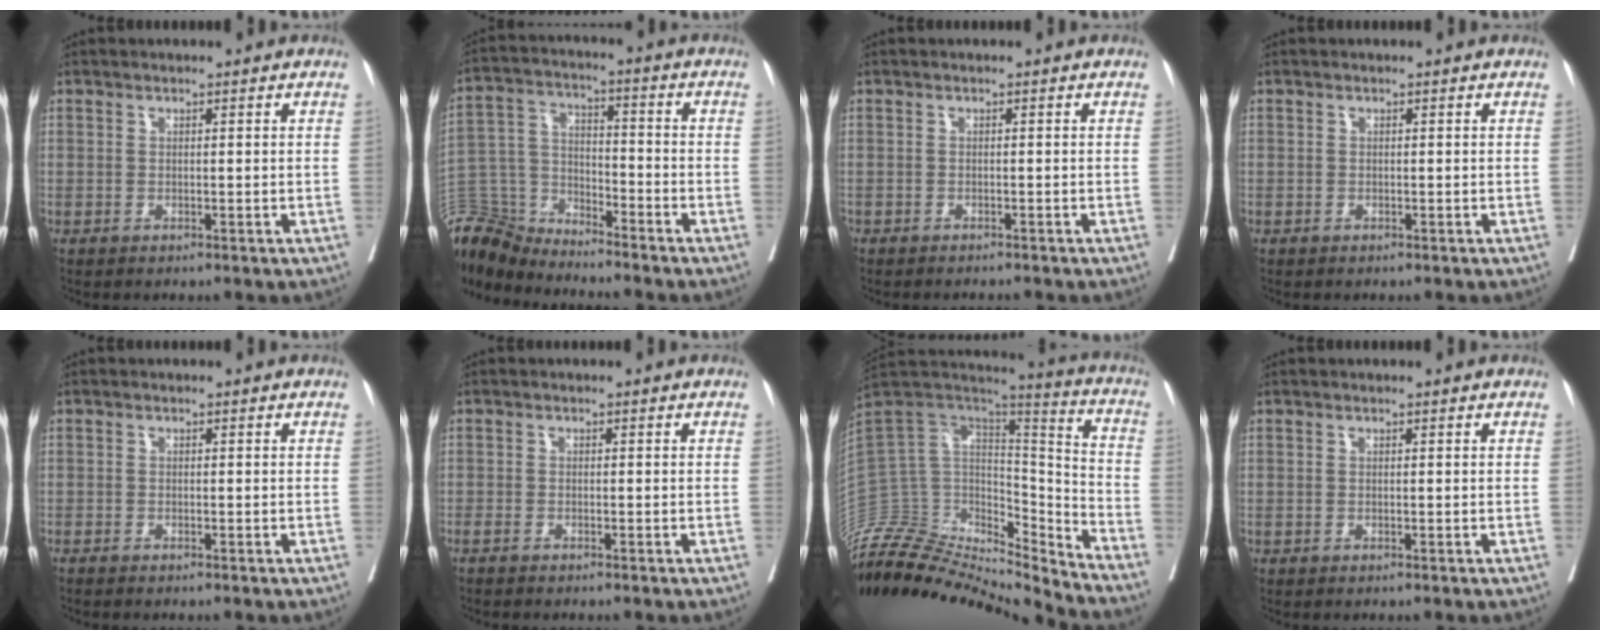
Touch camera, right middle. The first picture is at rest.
{"total": 10.2, "force": [-10.1, 1.2, -0.3], "torque": [-0.001, 0.021, -0.203]}
{"total": 2.0, "force": [-2.0, 0.1, 0.4], "torque": [-0.005, -0.003, -0.027]}
{"total": 0.8, "force": [-0.2, 0.8, -0.1], "torque": [0.005, 0.006, -0.007]}
{"total": 0.9, "force": [-0.8, -0.1, 0.3], "torque": [-0.010, -0.003, -0.015]}
{"total": 1.7, "force": [-1.4, -0.1, 0.8], "torque": [-0.017, -0.002, -0.021]}
{"total": 29.1, "force": [-26.3, 7.4, 9.8], "torque": [-0.226, 0.031, -0.421]}
{"total": 0.0}